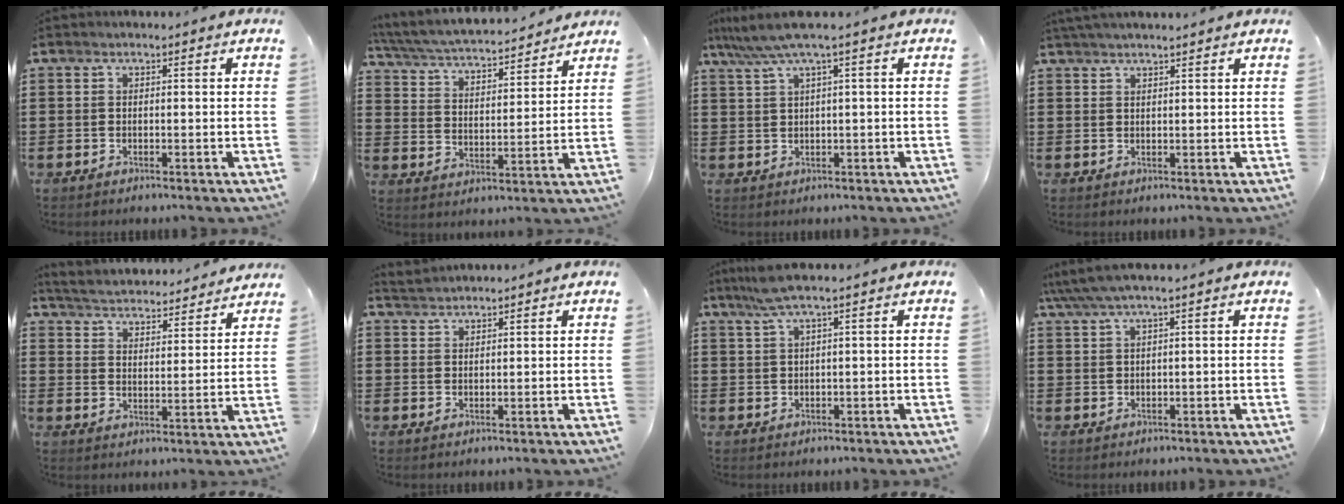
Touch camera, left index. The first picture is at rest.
{"total": 5.0, "force": [4.7, 0.3, 1.6], "torque": [-0.054, -0.032, 0.076]}
{"total": 4.3, "force": [2.0, -0.4, 3.7], "torque": [-0.084, -0.010, 0.031]}
{"total": 1.8, "force": [1.7, -0.1, 0.6], "torque": [-0.016, 0.003, 0.033]}
{"total": 3.8, "force": [3.8, -0.1, -0.1], "torque": [-0.022, -0.033, 0.059]}
{"total": 2.0, "force": [2.0, 0.2, 0.0], "torque": [-0.006, 0.004, 0.040]}
{"total": 3.4, "force": [1.7, -0.2, 2.9], "torque": [-0.065, -0.002, 0.028]}
{"total": 2.2, "force": [1.1, -0.1, 1.9], "torque": [-0.046, -0.004, 0.016]}